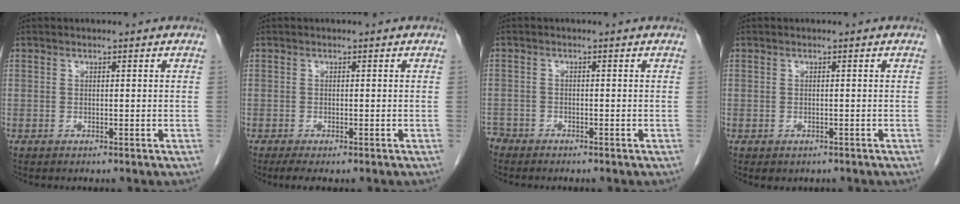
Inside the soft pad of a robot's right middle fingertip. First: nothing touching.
{"total": 3.1, "force": [-2.2, 0.9, 2.0], "torque": [-0.033, -0.010, -0.032]}
{"total": 2.7, "force": [-2.4, 1.2, 0.2], "torque": [0.000, 0.001, -0.043]}
{"total": 1.3, "force": [-0.9, 0.9, 0.4], "torque": [-0.008, 0.000, -0.007]}